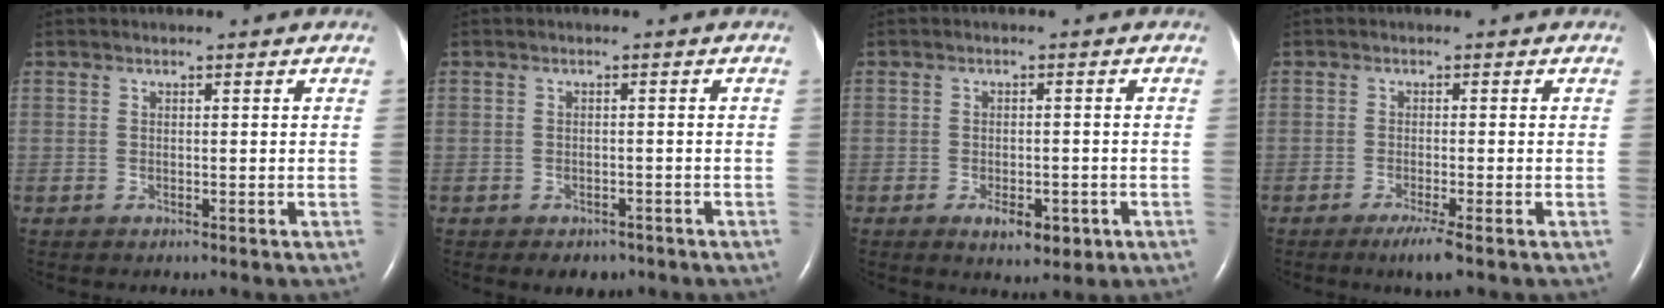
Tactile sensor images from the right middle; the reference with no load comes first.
{"total": 3.1, "force": [-2.3, 1.8, 1.0], "torque": [-0.008, 0.002, -0.023]}
{"total": 4.5, "force": [-2.1, 2.3, 3.3], "torque": [-0.044, 0.001, -0.019]}
{"total": 3.3, "force": [-2.1, -0.2, 2.5], "torque": [-0.046, -0.011, -0.038]}